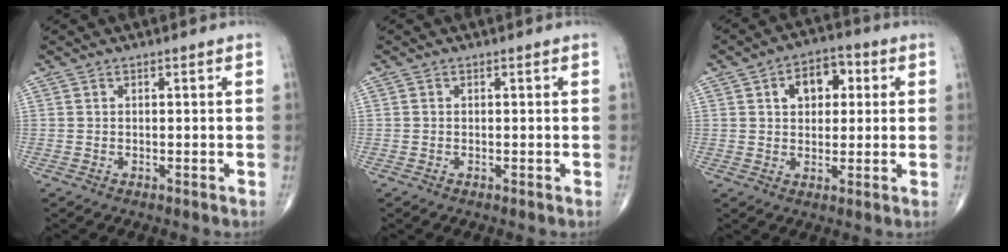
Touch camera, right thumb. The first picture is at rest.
{"total": 0.0}
{"total": 8.4, "force": [2.4, 5.6, 5.9], "torque": [-0.057, 0.010, 0.030]}